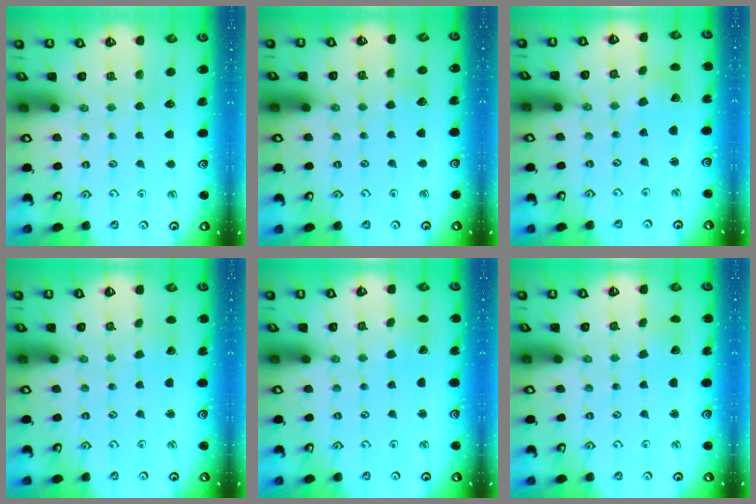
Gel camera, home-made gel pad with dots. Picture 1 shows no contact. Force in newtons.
{"total": 3.2, "press": 3.2, "slide": 0.4}
{"total": 2.7, "press": 2.7, "slide": 0.2}
{"total": 1.5, "press": 1.5, "slide": 0.0}
{"total": 0.0}
{"total": 2.2, "press": 2.2, "slide": 0.1}